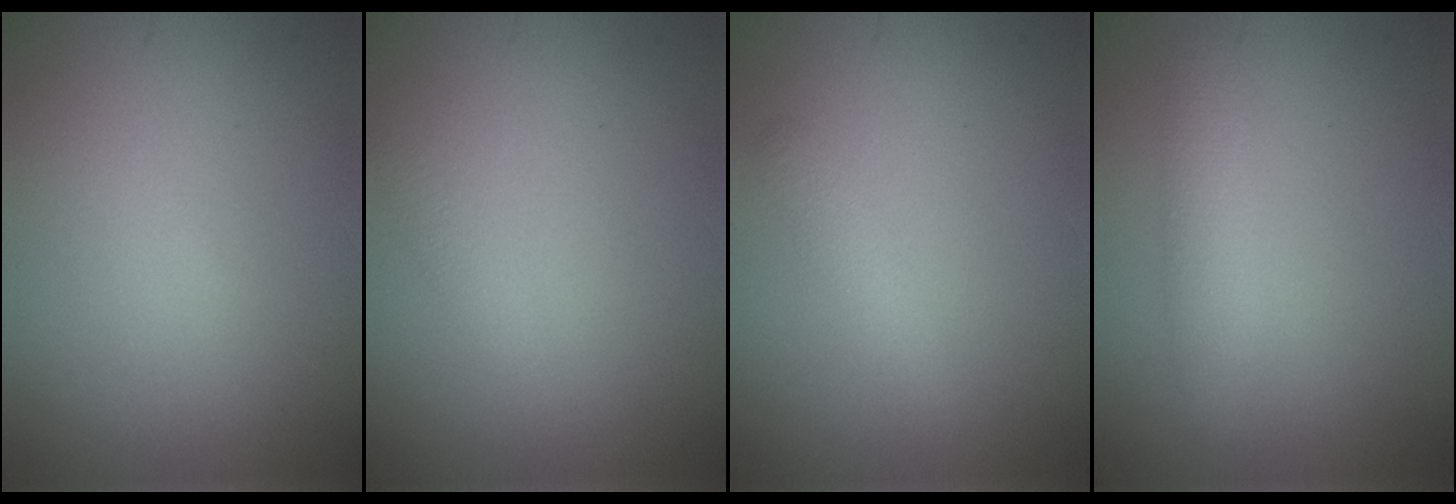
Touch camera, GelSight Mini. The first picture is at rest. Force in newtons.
{"total": 1.1, "press": 1.1, "slide": 0.0}
{"total": 1.6, "press": 1.6, "slide": 0.1}
{"total": 2.6, "press": 2.6, "slide": 0.1}